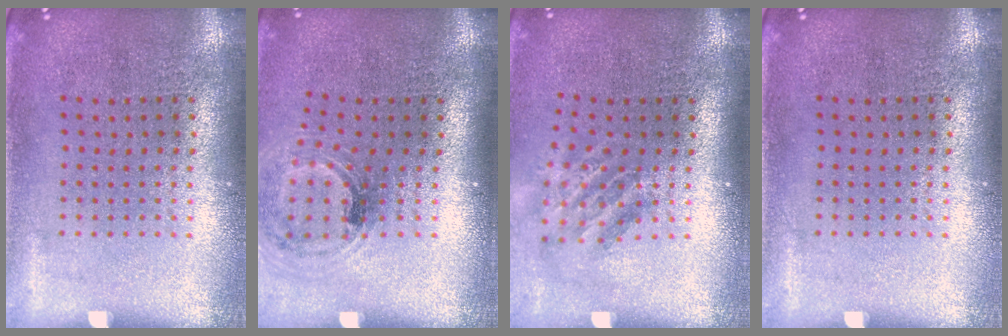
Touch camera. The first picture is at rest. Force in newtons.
{"total": 1.1, "press": 1.1, "slide": 0.3}
{"total": 1.7, "press": 1.2, "slide": 1.2}
{"total": 0.0}